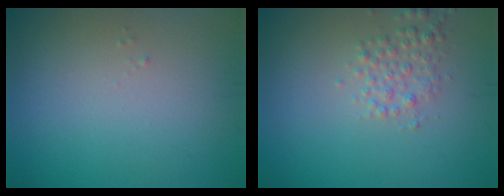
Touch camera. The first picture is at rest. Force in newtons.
{"total": 2.0, "press": 2.0, "slide": 0.1}